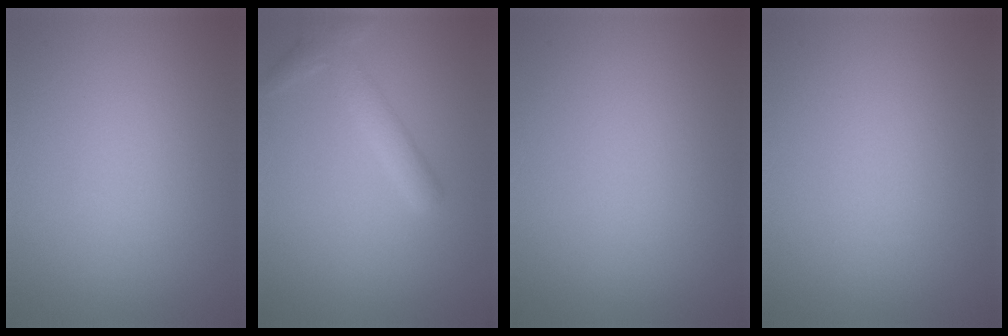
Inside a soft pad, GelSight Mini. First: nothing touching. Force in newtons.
{"total": 2.6, "press": 2.5, "slide": 0.1}
{"total": 0.0}
{"total": 0.0}